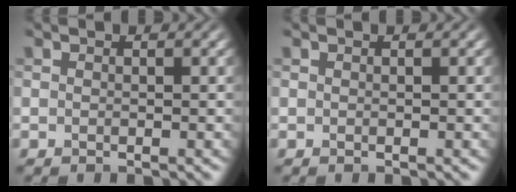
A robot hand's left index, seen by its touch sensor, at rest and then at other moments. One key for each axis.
{"total": 0.0}